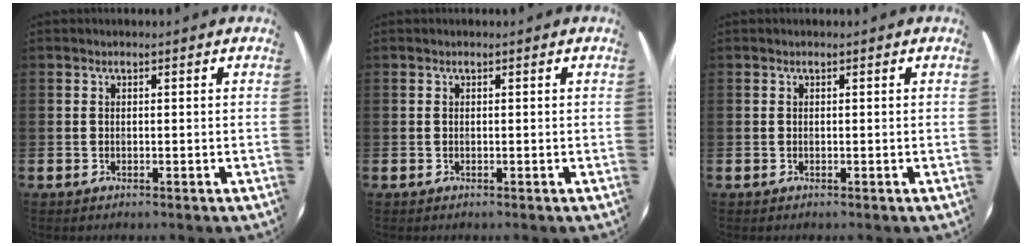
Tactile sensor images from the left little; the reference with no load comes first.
{"total": 0.0}
{"total": 0.0}